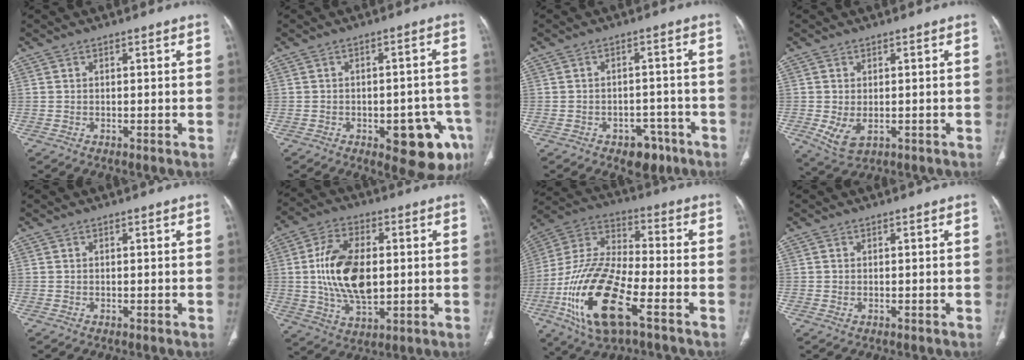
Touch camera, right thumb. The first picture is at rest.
{"total": 12.6, "force": [-5.4, 5.4, 10.0], "torque": [-0.089, 0.028, -0.057]}
{"total": 6.1, "force": [-3.7, 4.0, 2.8], "torque": [-0.012, 0.029, -0.046]}
{"total": 5.1, "force": [-1.0, 3.2, 3.9], "torque": [-0.080, -0.010, -0.003]}
{"total": 0.0}
{"total": 15.6, "force": [0.8, 8.7, 12.9], "torque": [-0.236, -0.001, 0.019]}
{"total": 22.0, "force": [-8.8, 8.8, 18.2], "torque": [-0.379, 0.024, -0.159]}
{"total": 0.5, "force": [-0.1, 0.3, 0.4], "torque": [-0.011, 0.000, 0.002]}